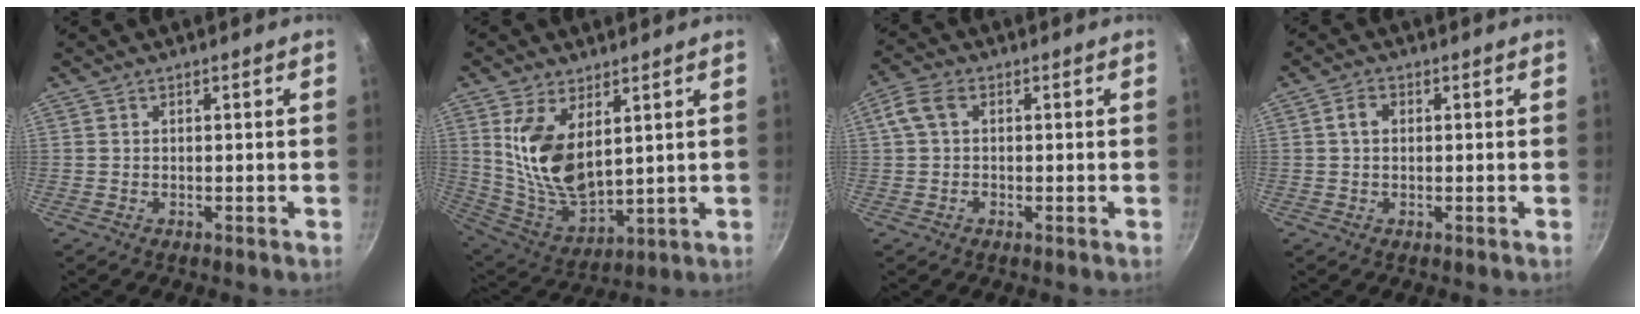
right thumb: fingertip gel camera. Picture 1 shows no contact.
{"total": 14.3, "force": [4.6, 7.6, 11.2], "torque": [-0.204, -0.046, 0.104]}
{"total": 4.9, "force": [0.6, 3.6, 3.3], "torque": [-0.064, 0.010, 0.001]}
{"total": 2.5, "force": [0.3, 1.9, 1.7], "torque": [-0.026, 0.007, 0.004]}